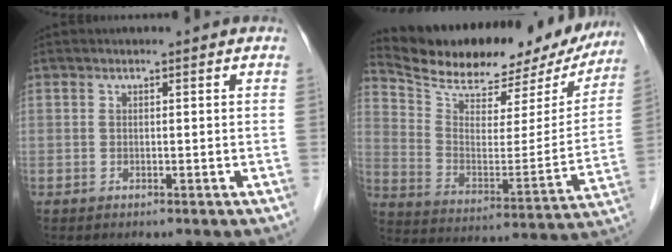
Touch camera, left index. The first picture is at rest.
{"total": 23.9, "force": [21.2, 7.2, 8.5], "torque": [-0.137, -0.018, 0.300]}